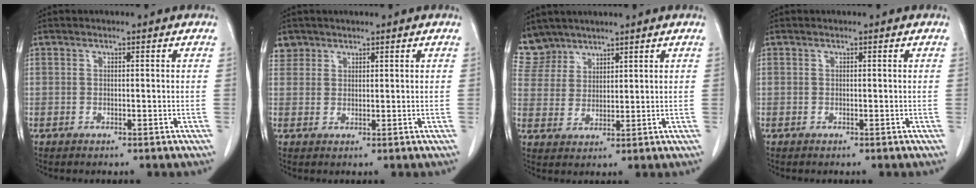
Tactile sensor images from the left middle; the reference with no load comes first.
{"total": 2.4, "force": [1.7, 1.7, -0.2], "torque": [0.014, 0.007, 0.030]}
{"total": 6.4, "force": [5.6, 2.9, -0.4], "torque": [0.012, 0.004, 0.121]}
{"total": 0.0}